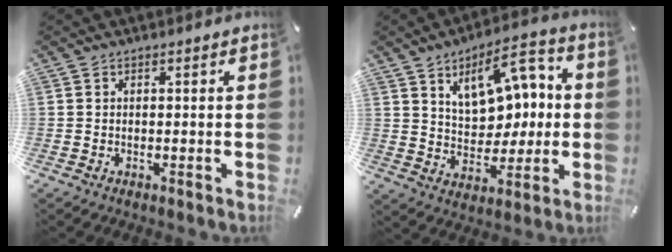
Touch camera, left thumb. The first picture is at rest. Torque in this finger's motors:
{"motor_torque": [0.95, 1.59, 0.84, 0.42, 0.43]}